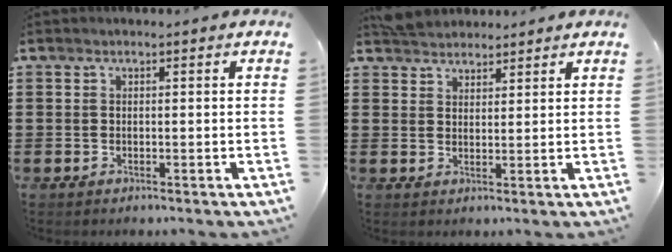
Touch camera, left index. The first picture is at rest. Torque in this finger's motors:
{"motor_torque": [0.04, 0.07, 0.02, -0.04]}